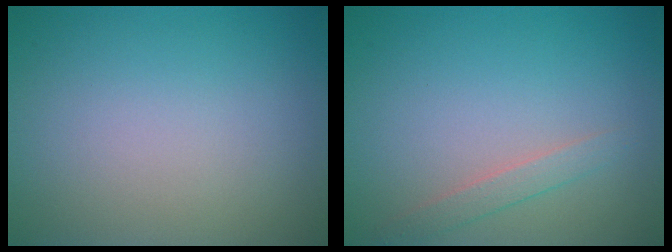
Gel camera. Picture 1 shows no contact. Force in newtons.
{"total": 1.4, "press": 1.4, "slide": 0.1}